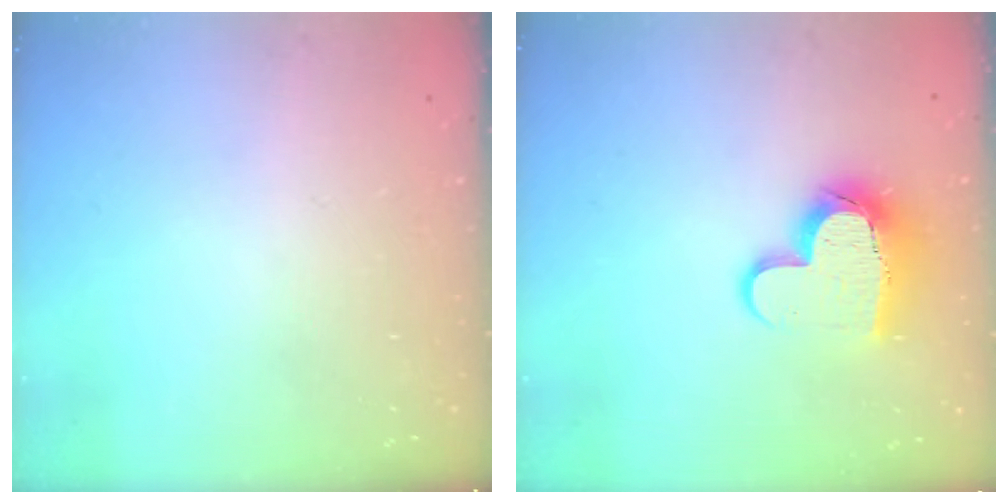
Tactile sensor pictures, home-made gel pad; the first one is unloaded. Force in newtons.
{"total": 12.0, "press": 12.0, "slide": 1.1}